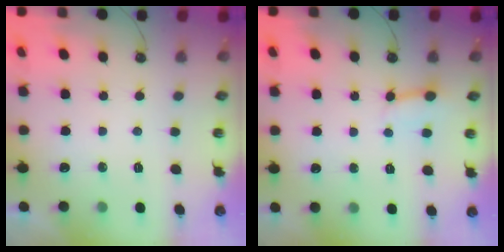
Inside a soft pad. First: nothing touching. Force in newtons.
{"total": 2.9, "press": 2.9, "slide": 0.2}